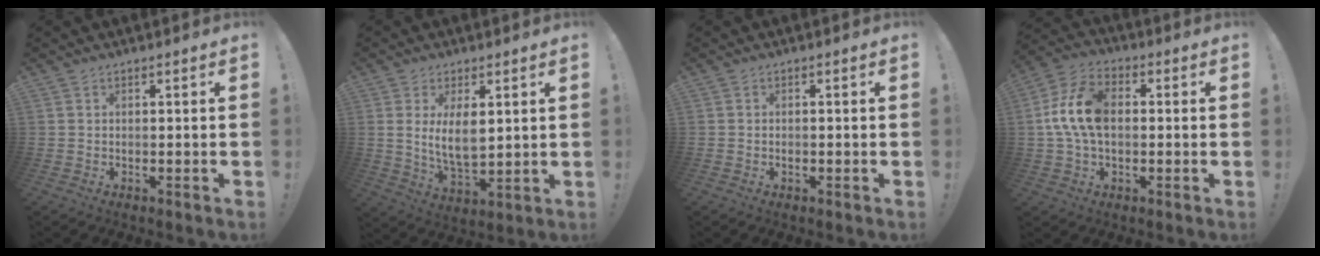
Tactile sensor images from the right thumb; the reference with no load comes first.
{"total": 9.2, "force": [2.4, 4.8, 7.5], "torque": [-0.142, -0.015, 0.040]}
{"total": 0.7, "force": [-0.6, 0.1, 0.3], "torque": [-0.007, 0.001, -0.010]}
{"total": 13.8, "force": [0.7, 8.6, 10.7], "torque": [-0.203, 0.009, 0.015]}